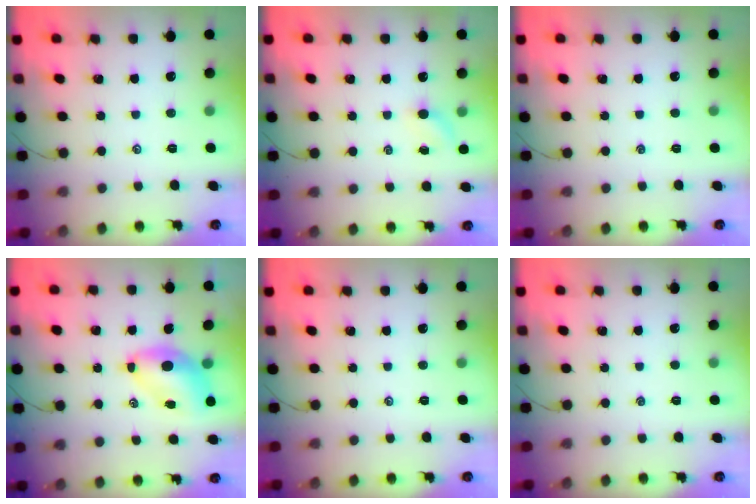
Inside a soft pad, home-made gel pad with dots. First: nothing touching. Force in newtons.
{"total": 3.6, "press": 3.4, "slide": 1.3}
{"total": 0.0}
{"total": 6.8, "press": 6.6, "slide": 1.7}
{"total": 0.0}
{"total": 0.0}